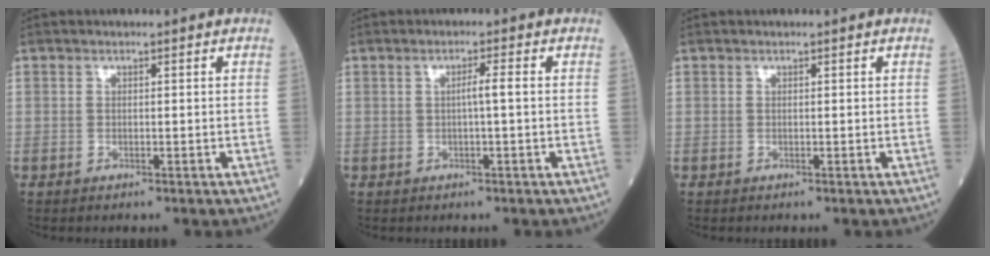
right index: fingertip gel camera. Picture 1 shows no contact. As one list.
[{"total": 2.0, "force": [0.0, -0.2, 2.0], "torque": [-0.032, 0.003, 0.000]}, {"total": 0.0}]